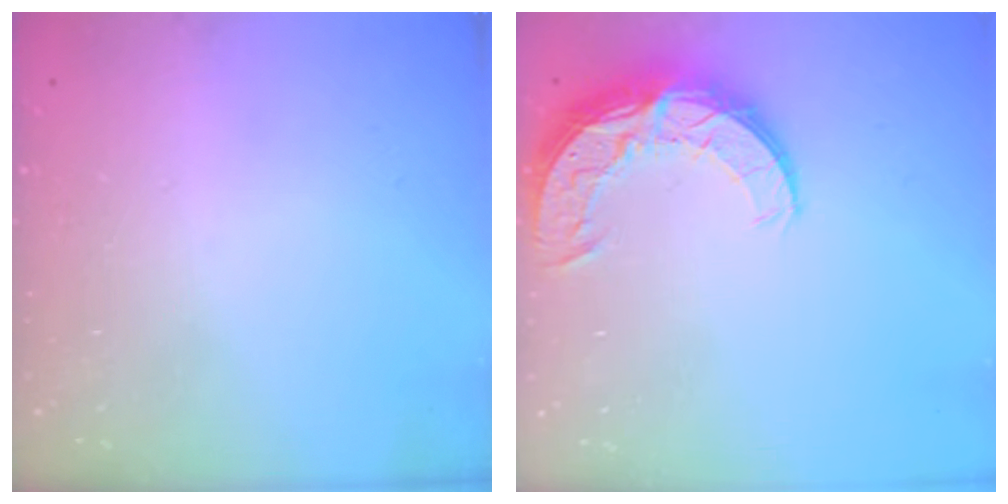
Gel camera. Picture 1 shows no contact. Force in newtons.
{"total": 11.0, "press": 10.9, "slide": 0.8}